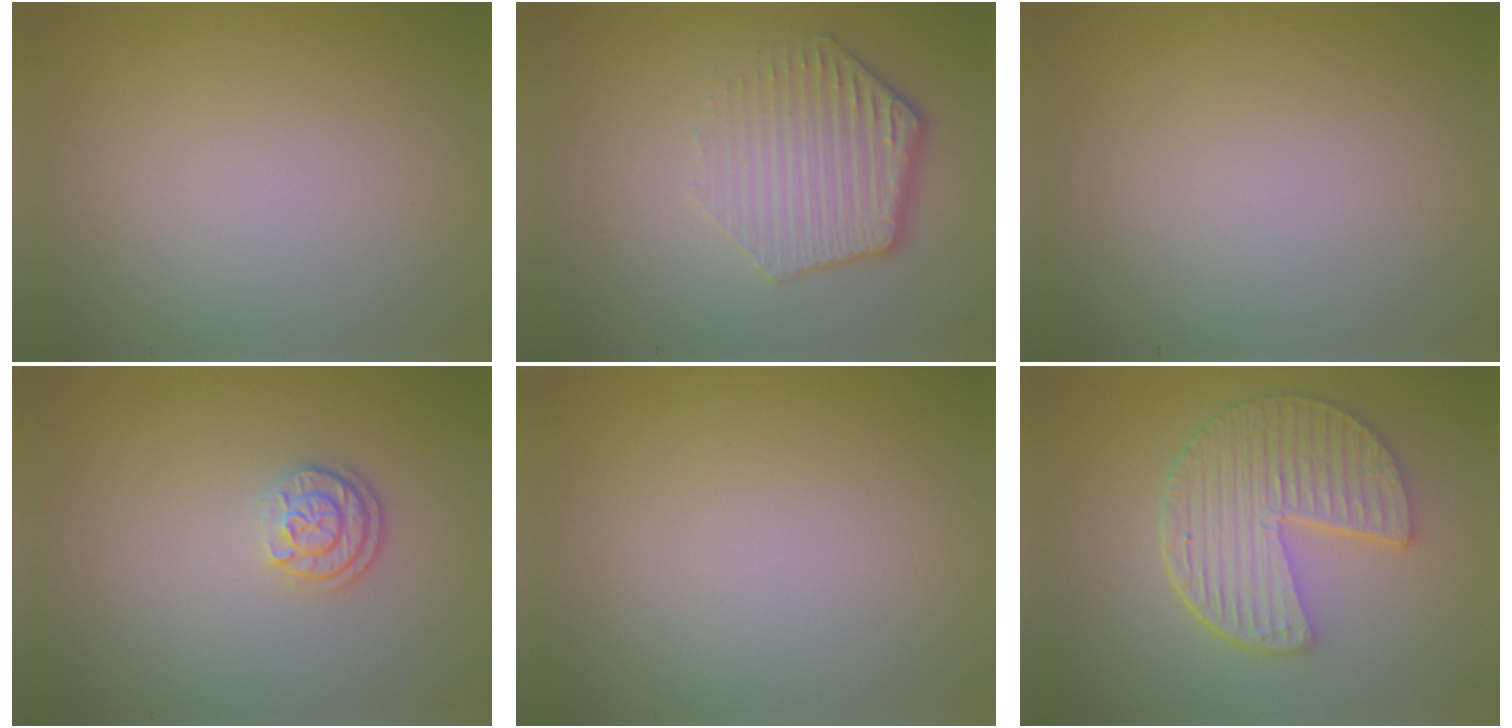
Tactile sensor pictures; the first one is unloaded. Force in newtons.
{"total": 4.1, "press": 3.2, "slide": 2.7}
{"total": 0.0}
{"total": 2.3, "press": 1.7, "slide": 1.4}
{"total": 0.0}
{"total": 6.3, "press": 4.6, "slide": 4.3}